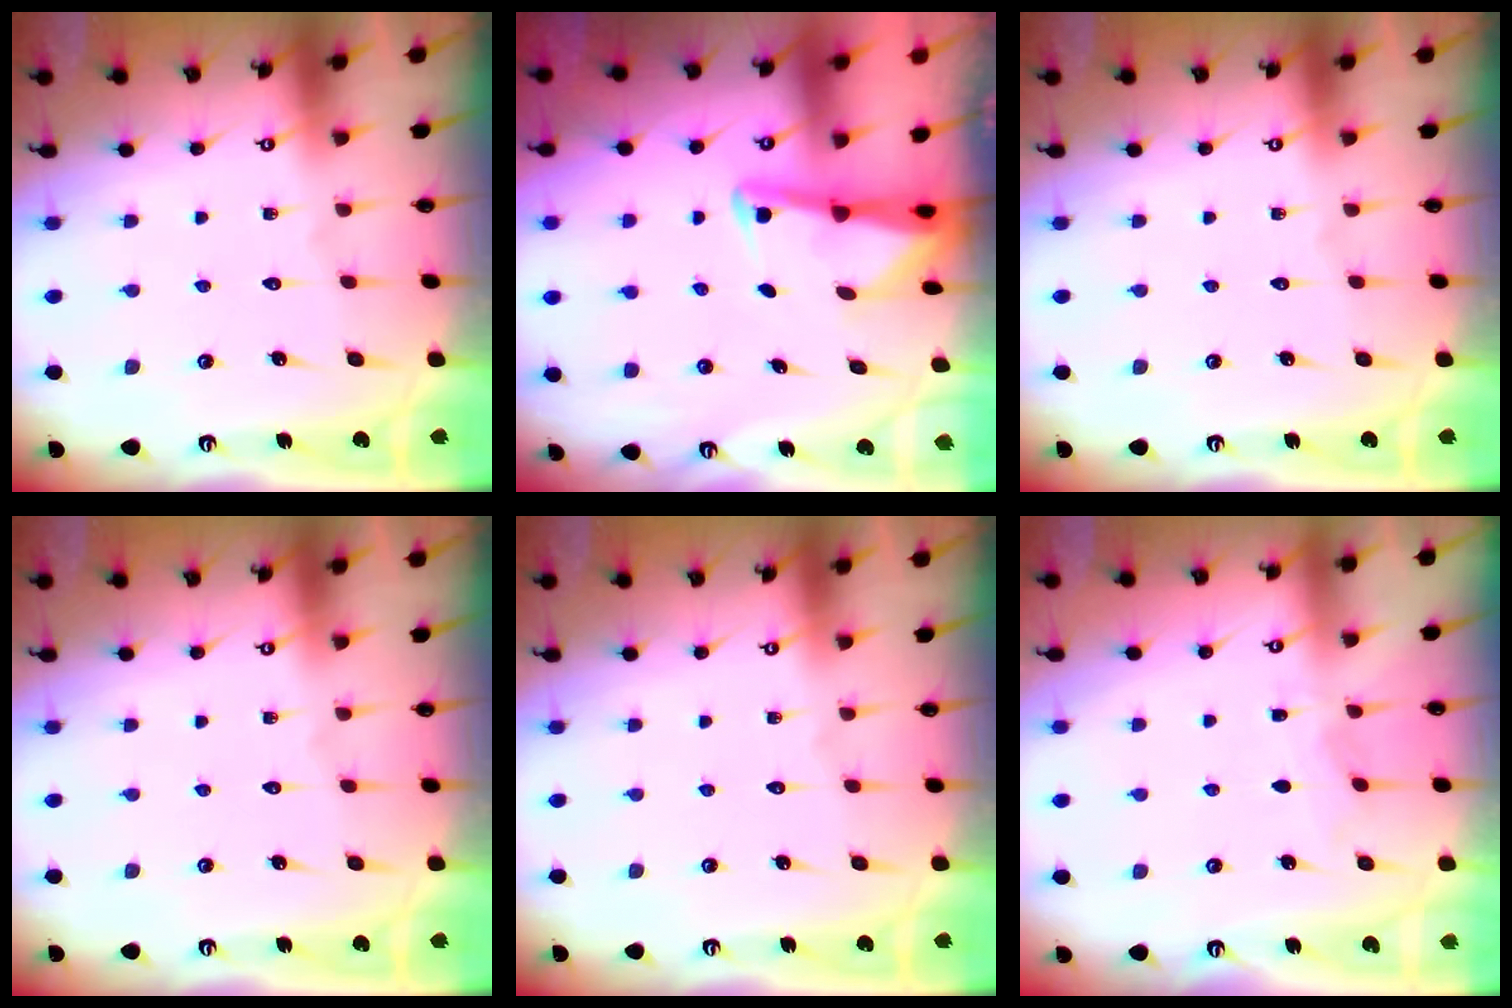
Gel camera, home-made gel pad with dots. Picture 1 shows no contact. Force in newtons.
{"total": 3.0, "press": 3.0, "slide": 0.3}
{"total": 0.0}
{"total": 0.0}
{"total": 0.0}
{"total": 4.0, "press": 4.0, "slide": 0.5}